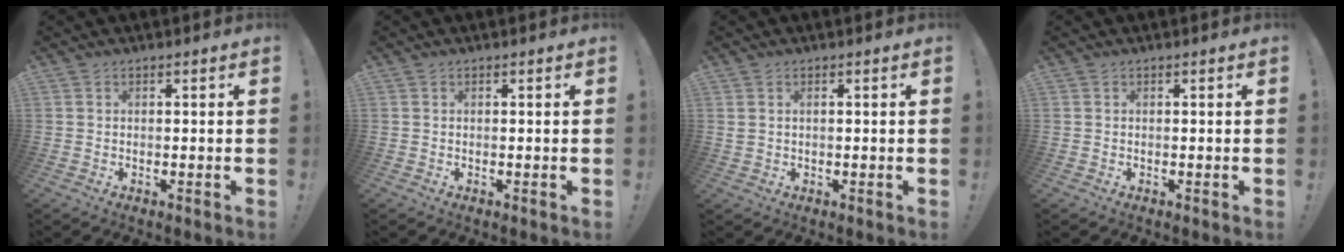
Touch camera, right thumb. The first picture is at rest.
{"total": 0.0}
{"total": 1.4, "force": [0.6, 0.8, 0.9], "torque": [-0.022, 0.004, 0.012]}
{"total": 0.0}